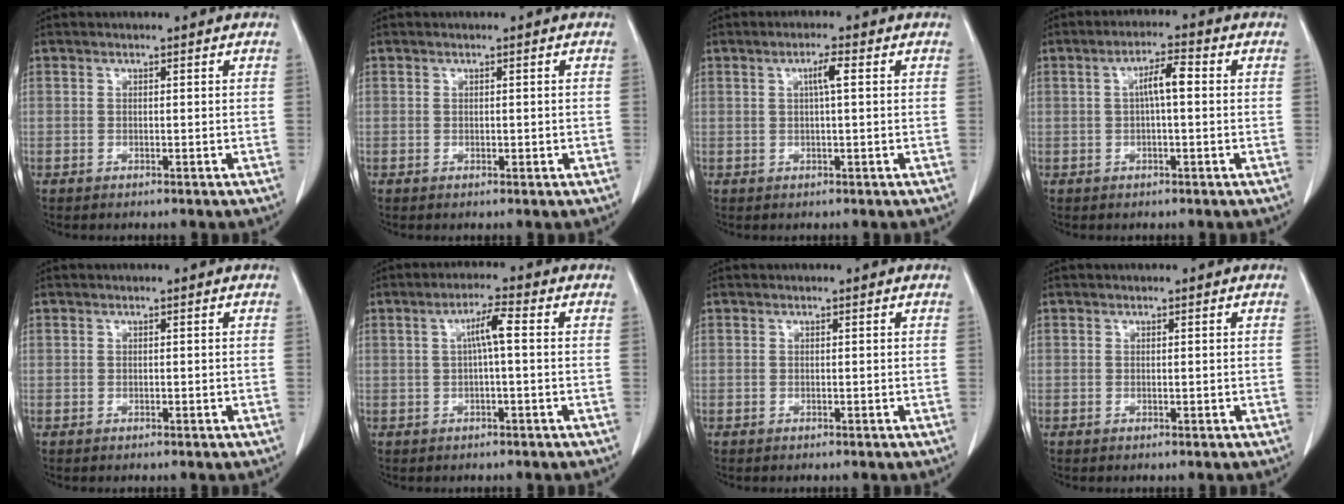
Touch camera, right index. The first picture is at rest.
{"total": 0.7, "force": [-0.1, 0.4, 0.6], "torque": [-0.009, -0.001, 0.001]}
{"total": 2.6, "force": [0.6, 0.1, 2.5], "torque": [-0.045, 0.003, 0.010]}
{"total": 4.3, "force": [0.4, 0.7, 4.2], "torque": [-0.075, 0.011, 0.004]}
{"total": 0.0}
{"total": 4.0, "force": [0.5, 0.3, 3.9], "torque": [-0.072, 0.011, 0.008]}
{"total": 0.0}
{"total": 0.0}